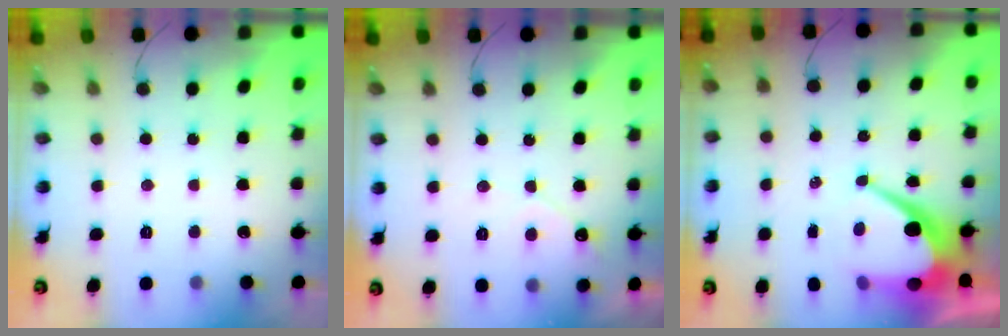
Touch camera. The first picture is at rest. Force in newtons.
{"total": 4.8, "press": 4.8, "slide": 0.3}
{"total": 11.7, "press": 11.7, "slide": 0.8}